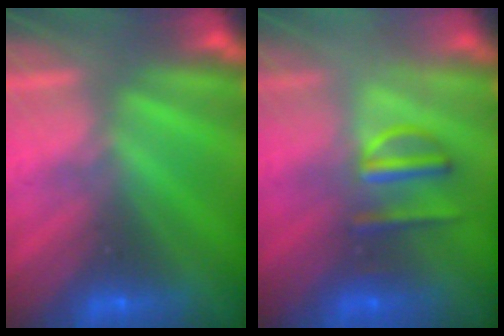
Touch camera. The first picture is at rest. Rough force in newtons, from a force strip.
{"total": 3.1}